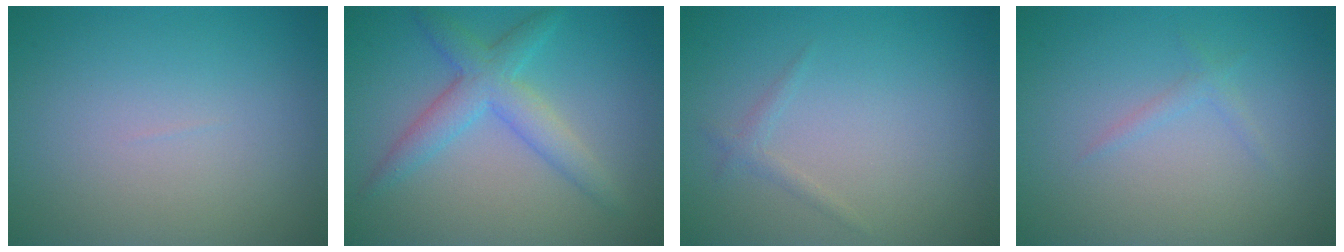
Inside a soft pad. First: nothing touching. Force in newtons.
{"total": 4.0, "press": 4.0, "slide": 0.1}
{"total": 0.9, "press": 0.9, "slide": 0.1}
{"total": 0.8, "press": 0.8, "slide": 0.0}